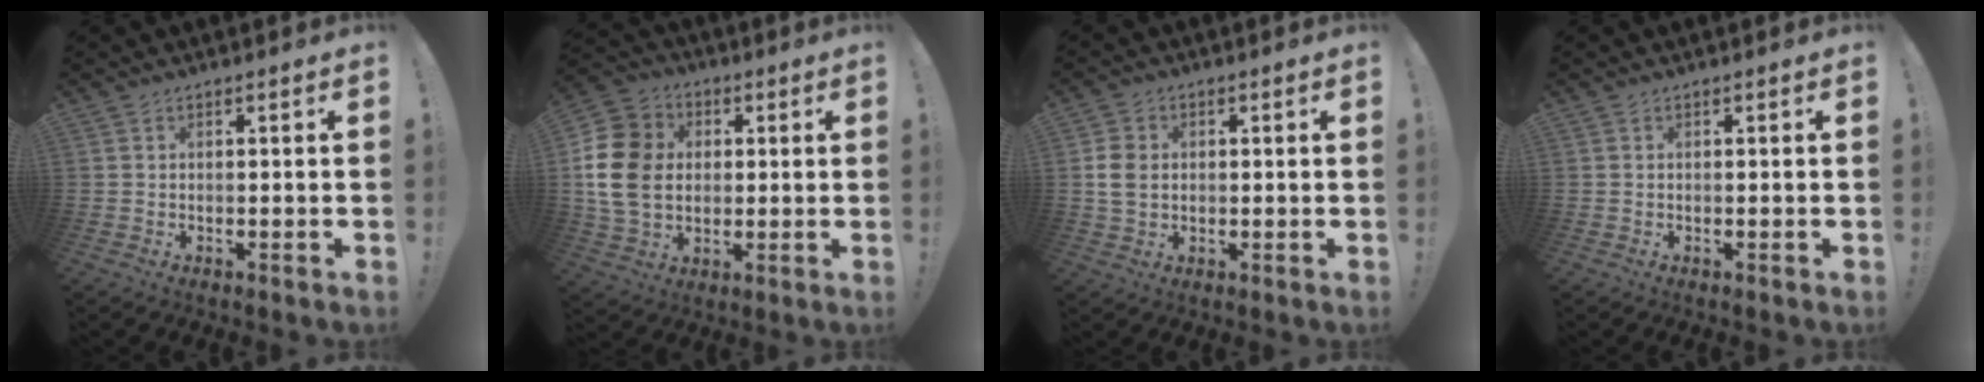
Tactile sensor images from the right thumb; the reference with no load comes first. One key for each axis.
{"total": 17.0, "fx": 1.3, "fy": 13.8, "fz": 9.8, "tx": -0.176, "ty": 0.007, "tz": 0.028}
{"total": 6.8, "fx": 0.6, "fy": 5.3, "fz": 4.2, "tx": -0.075, "ty": 0.008, "tz": 0.013}
{"total": 0.0}